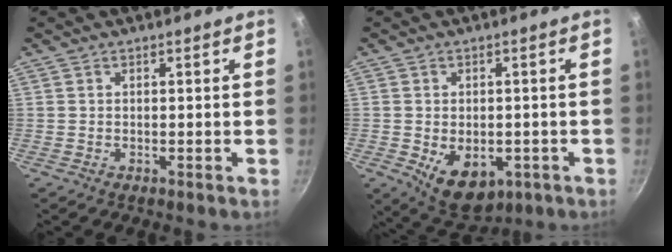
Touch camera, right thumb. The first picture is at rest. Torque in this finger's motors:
{"motor_torque": [-0.68, 0.43, 0.03, 0.06, 0.09]}